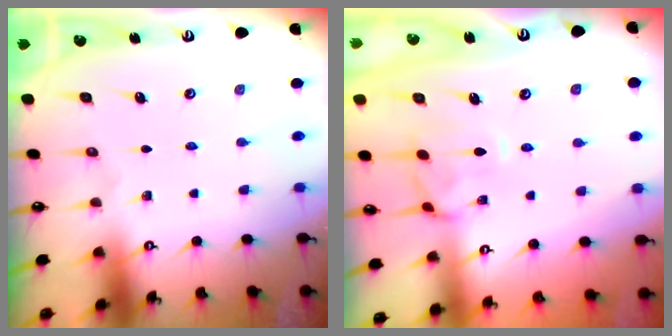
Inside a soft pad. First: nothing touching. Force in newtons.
{"total": 1.3, "press": 0.8, "slide": 1.1}